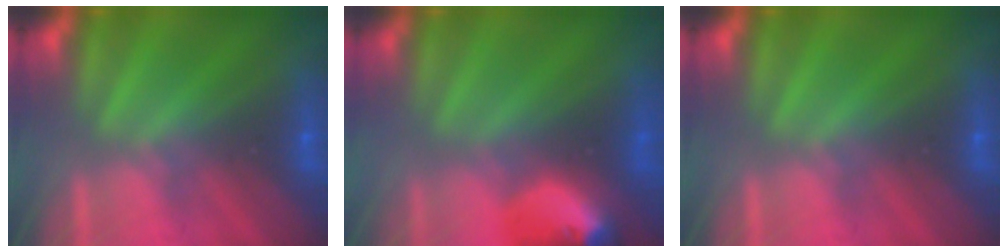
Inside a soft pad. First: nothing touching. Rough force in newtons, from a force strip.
{"total": 7.0}
{"total": 0.0}